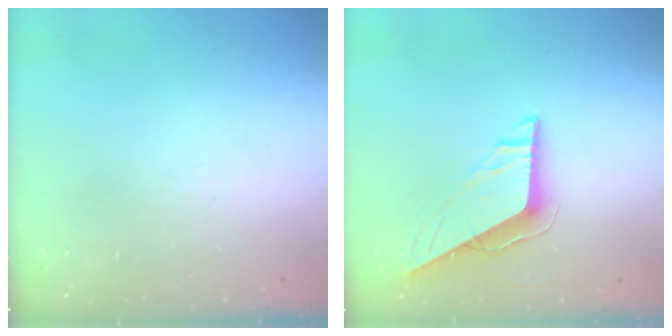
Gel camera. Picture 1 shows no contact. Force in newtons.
{"total": 9.5, "press": 9.4, "slide": 0.9}